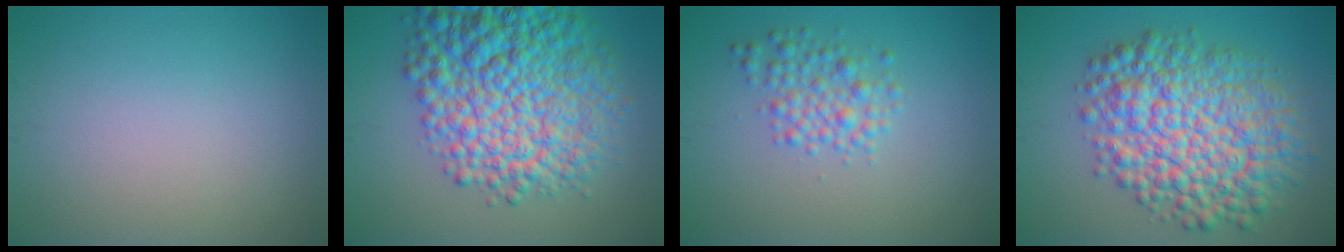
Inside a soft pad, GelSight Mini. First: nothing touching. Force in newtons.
{"total": 12.2, "press": 12.2, "slide": 0.3}
{"total": 2.8, "press": 2.8, "slide": 0.1}
{"total": 10.9, "press": 10.9, "slide": 0.2}